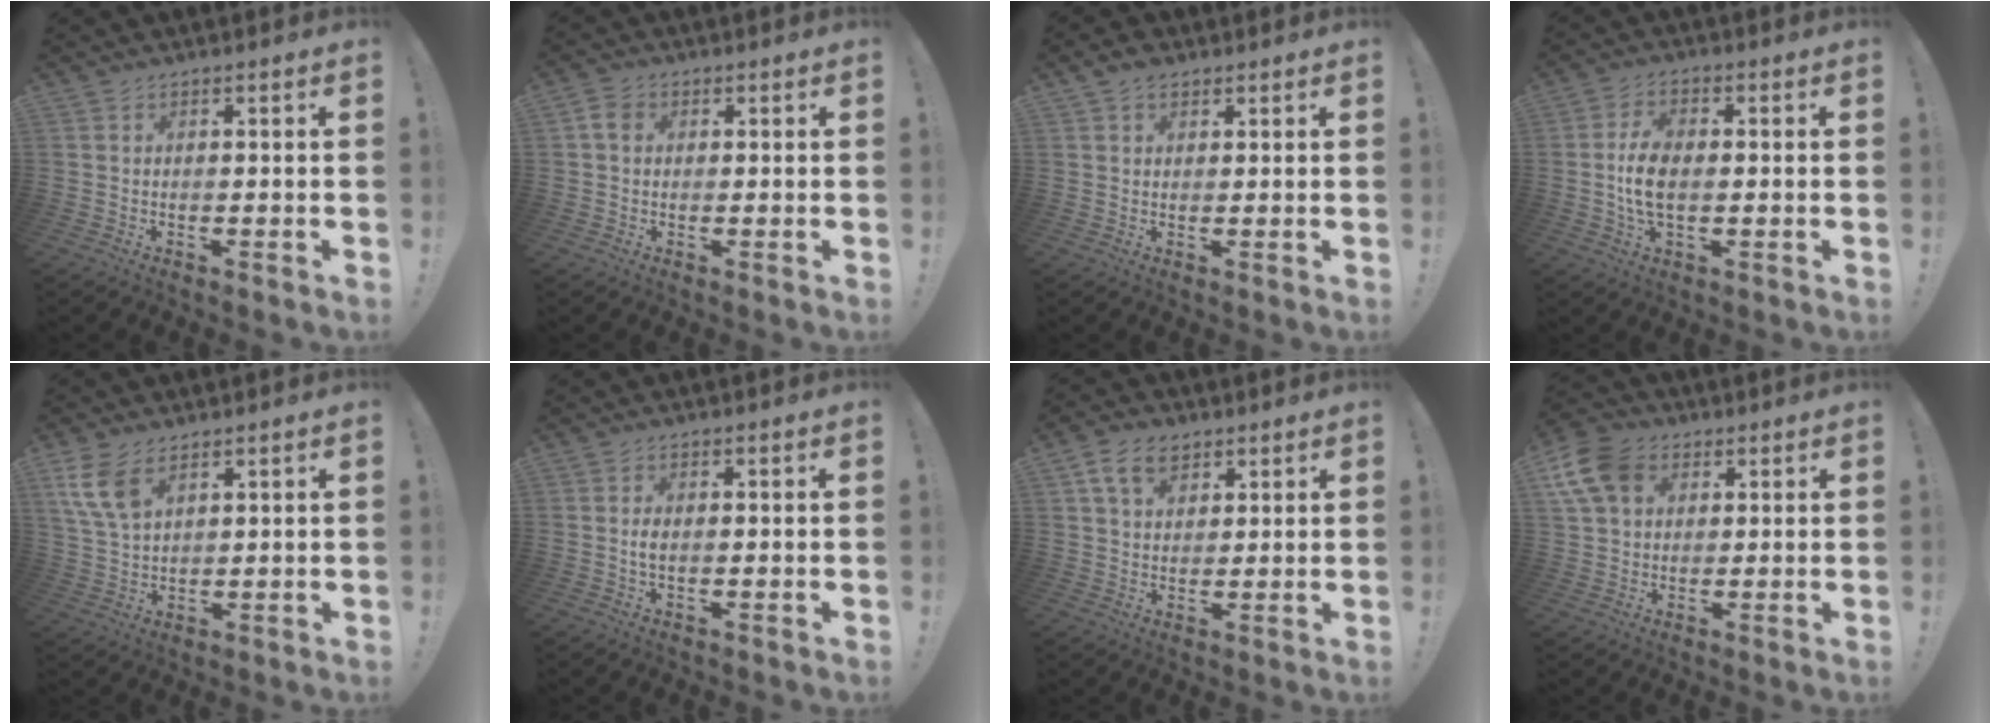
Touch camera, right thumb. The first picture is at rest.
{"total": 4.1, "force": [1.0, 3.2, 2.4], "torque": [-0.034, 0.005, 0.019]}
{"total": 3.5, "force": [2.2, 2.2, 1.6], "torque": [-0.020, -0.007, 0.041]}
{"total": 8.4, "force": [-0.5, 4.9, 6.8], "torque": [-0.119, -0.004, -0.013]}
{"total": 8.8, "force": [4.8, 4.8, 5.6], "torque": [-0.113, -0.018, 0.092]}
{"total": 2.1, "force": [-0.2, 1.0, 1.8], "torque": [-0.034, -0.002, -0.008]}
{"total": 8.9, "force": [4.7, 6.0, 4.6], "torque": [-0.073, -0.007, 0.091]}
{"total": 12.0, "force": [4.5, 8.8, 6.8], "torque": [-0.131, -0.007, 0.091]}